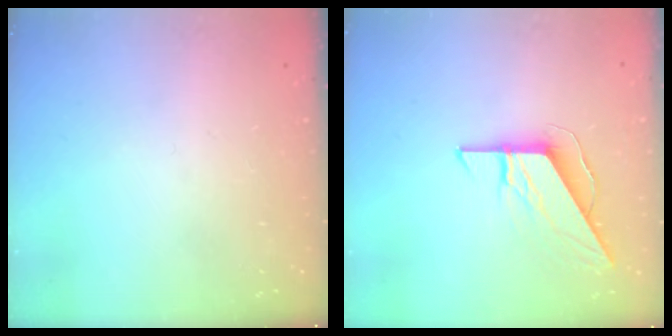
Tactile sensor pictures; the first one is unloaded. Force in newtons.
{"total": 8.0, "press": 8.0, "slide": 0.8}